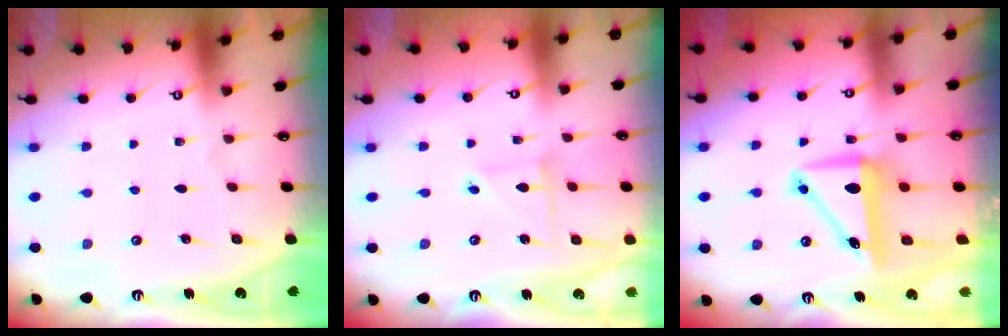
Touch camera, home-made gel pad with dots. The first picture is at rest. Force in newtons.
{"total": 2.9, "press": 2.9, "slide": 0.3}
{"total": 8.4, "press": 8.2, "slide": 1.7}